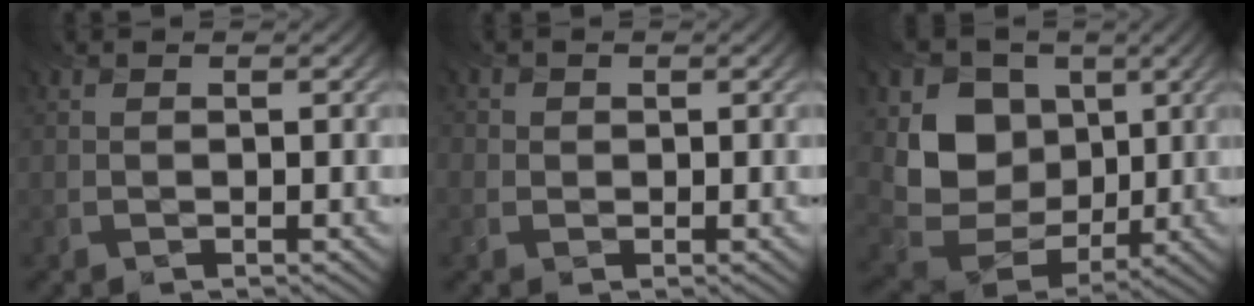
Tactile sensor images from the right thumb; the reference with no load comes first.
{"total": 1.5, "force": [0.3, 1.5, 0.3], "torque": [-0.009, 0.001, -0.001]}
{"total": 11.4, "force": [2.4, 9.3, 6.1], "torque": [-0.145, -0.010, 0.038]}